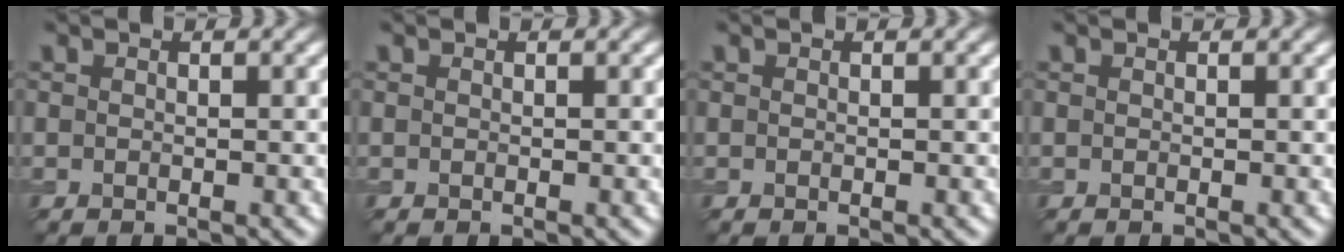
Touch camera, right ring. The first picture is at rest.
{"total": 0.0}
{"total": 0.0}
{"total": 0.0}